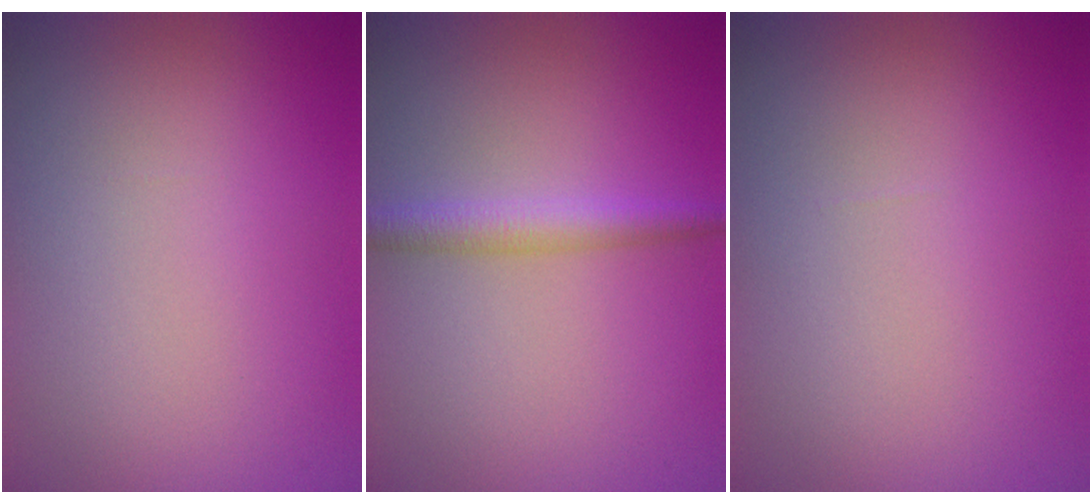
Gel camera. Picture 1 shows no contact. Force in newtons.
{"total": 2.6, "press": 2.6, "slide": 0.1}
{"total": 0.0}